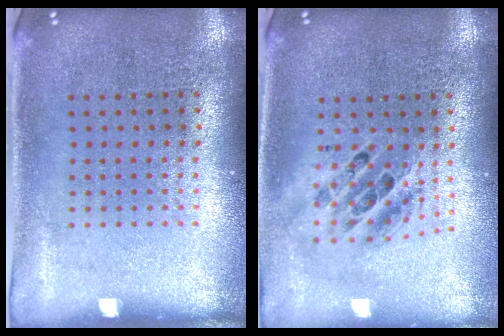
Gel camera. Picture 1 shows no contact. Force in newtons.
{"total": 1.8, "press": 1.4, "slide": 1.1}